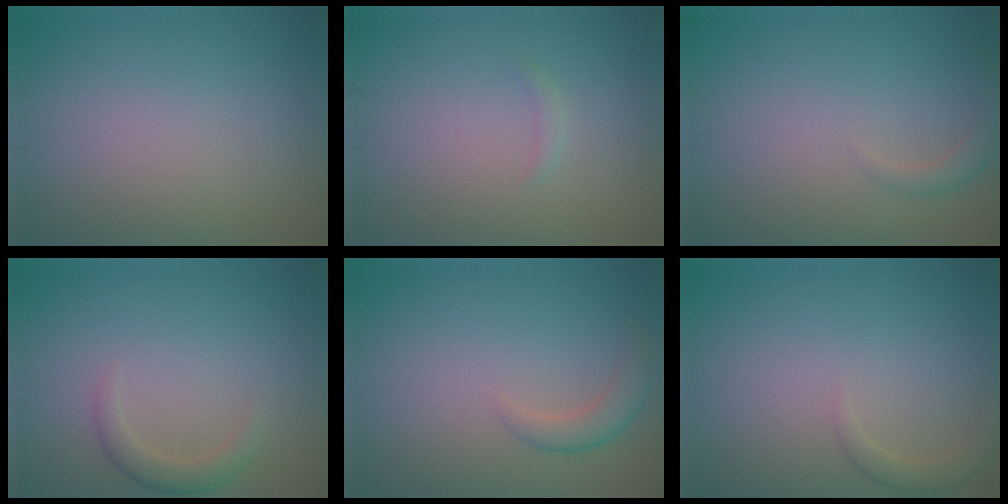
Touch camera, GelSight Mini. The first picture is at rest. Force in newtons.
{"total": 0.6, "press": 0.6, "slide": 0.1}
{"total": 1.5, "press": 1.5, "slide": 0.1}
{"total": 1.9, "press": 1.9, "slide": 0.1}
{"total": 2.2, "press": 2.2, "slide": 0.1}
{"total": 1.6, "press": 1.6, "slide": 0.0}